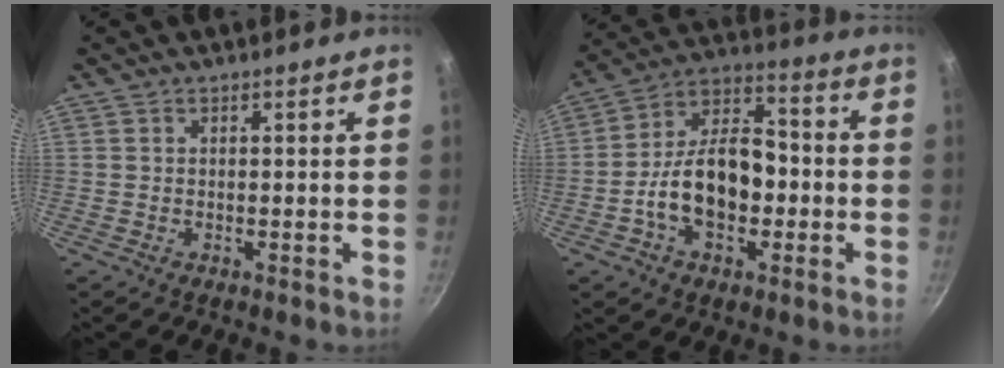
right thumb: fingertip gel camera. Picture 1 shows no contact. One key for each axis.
{"total": 16.0, "fx": -2.9, "fy": 9.5, "fz": 12.5, "tx": -0.200, "ty": 0.040, "tz": -0.056}